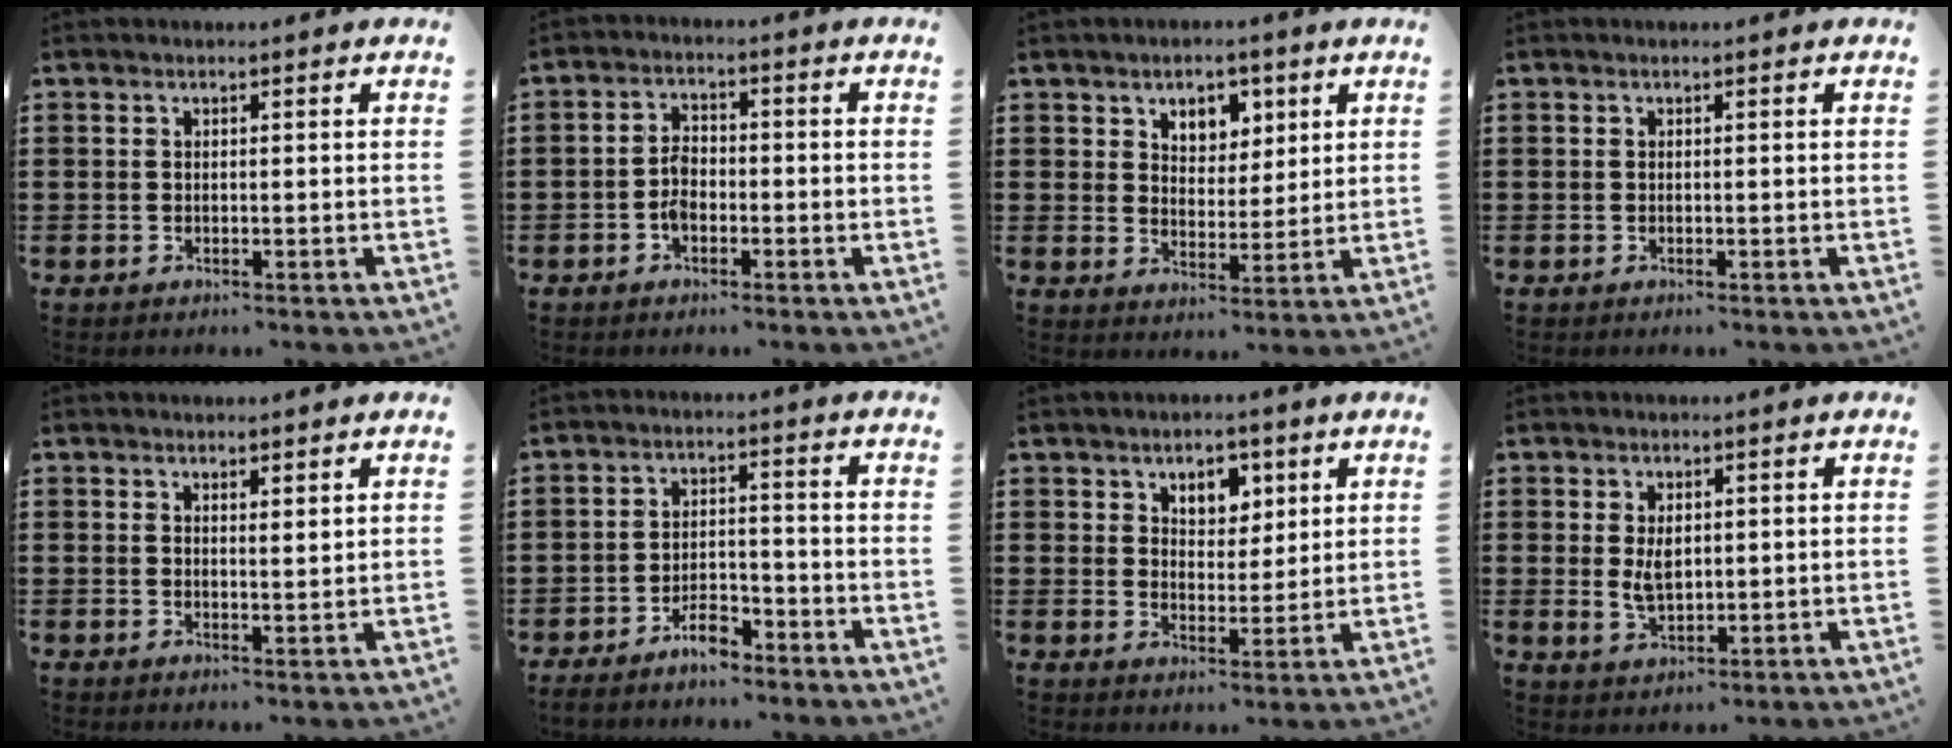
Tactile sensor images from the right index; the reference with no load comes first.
{"total": 3.5, "force": [-1.3, 2.0, 2.7], "torque": [-0.056, 0.003, -0.025]}
{"total": 4.7, "force": [2.9, 3.4, 1.5], "torque": [-0.041, 0.006, 0.049]}
{"total": 0.0}
{"total": 1.4, "force": [1.4, 0.2, 0.3], "torque": [-0.008, 0.003, 0.026]}
{"total": 4.9, "force": [-4.0, 1.7, 2.4], "torque": [-0.044, 0.012, -0.075]}
{"total": 4.5, "force": [2.8, 3.1, 1.6], "torque": [-0.039, 0.007, 0.049]}
{"total": 4.1, "force": [0.3, 2.3, 3.4], "torque": [-0.063, 0.004, 0.004]}